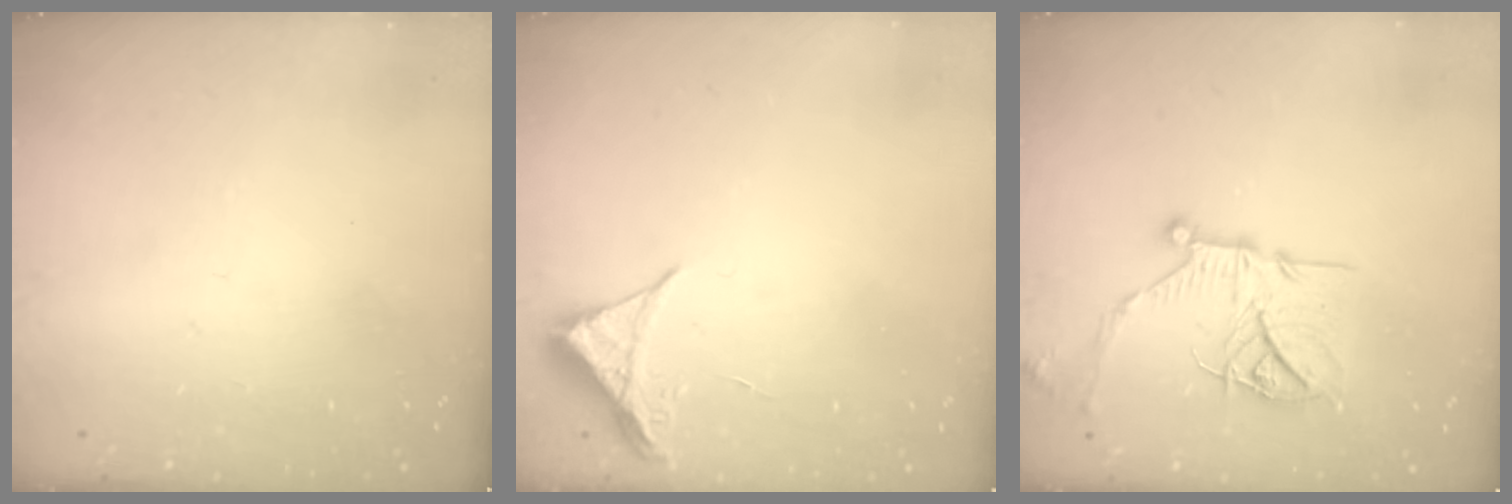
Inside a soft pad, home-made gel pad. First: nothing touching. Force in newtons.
{"total": 4.1, "press": 4.1, "slide": 0.5}
{"total": 18.0, "press": 18.0, "slide": 1.5}